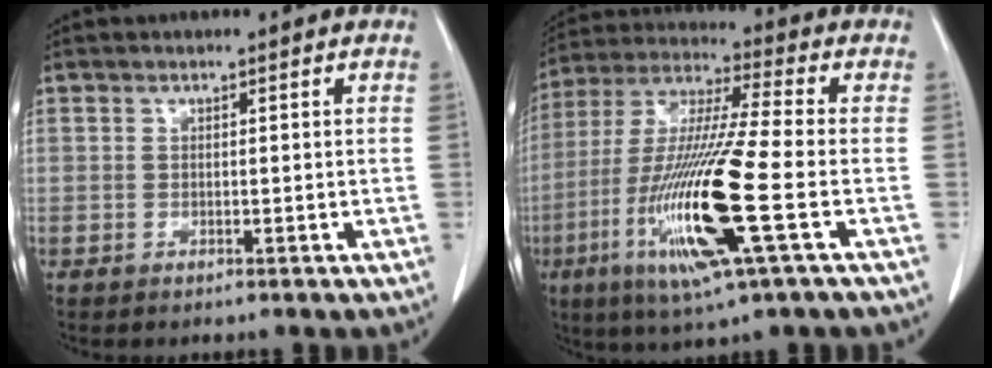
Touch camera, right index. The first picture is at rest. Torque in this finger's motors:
{"motor_torque": [2.14, 0.00, 0.84, 0.18]}